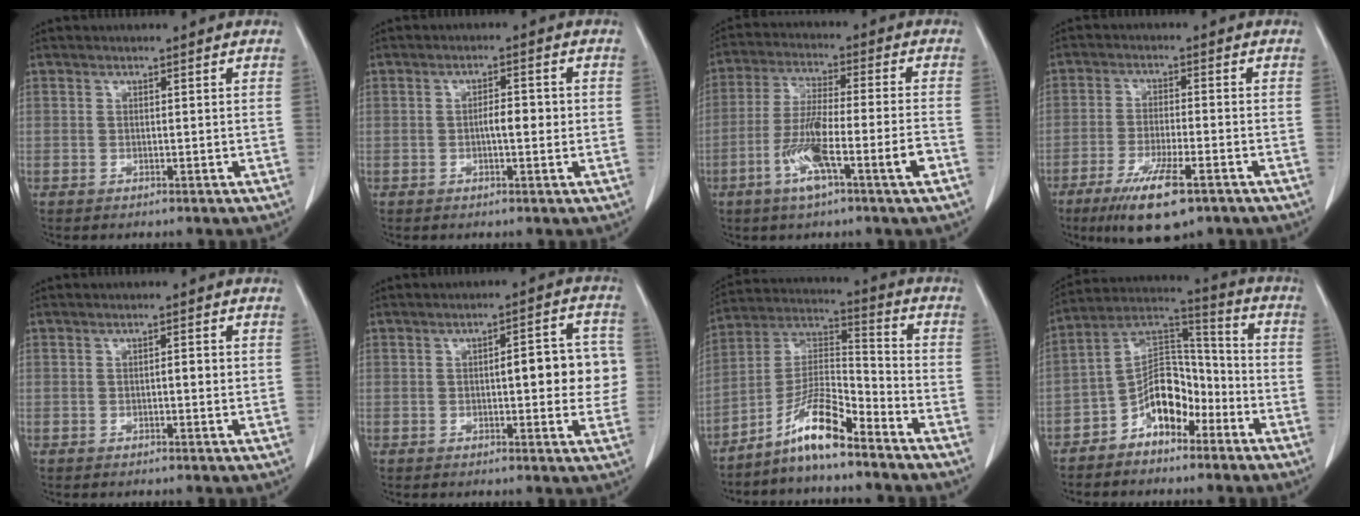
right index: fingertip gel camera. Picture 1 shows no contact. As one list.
[{"total": 3.3, "force": [-0.2, 0.9, 3.2], "torque": [-0.053, 0.006, -0.004]}, {"total": 11.1, "force": [-4.8, 0.4, 10.0], "torque": [-0.189, -0.002, -0.088]}, {"total": 9.8, "force": [-5.8, 1.7, 7.7], "torque": [-0.140, -0.022, -0.095]}, {"total": 1.6, "force": [0.0, 0.4, 1.5], "torque": [-0.023, 0.002, -0.001]}, {"total": 8.7, "force": [0.1, 2.7, 8.3], "torque": [-0.098, 0.024, 0.000]}, {"total": 10.0, "force": [-7.5, 1.2, 6.6], "torque": [-0.133, 0.014, -0.142]}, {"total": 10.0, "force": [-5.2, 5.5, 6.5], "torque": [-0.118, 0.035, -0.094]}]